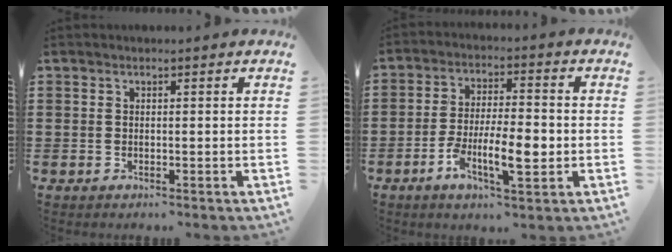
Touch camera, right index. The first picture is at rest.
{"total": 8.5, "force": [-2.7, 3.0, 7.4], "torque": [-0.143, -0.001, -0.050]}